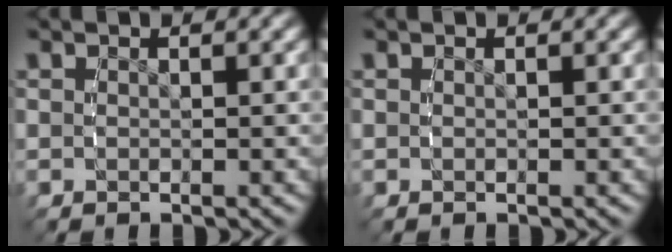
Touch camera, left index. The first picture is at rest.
{"total": 0.0}